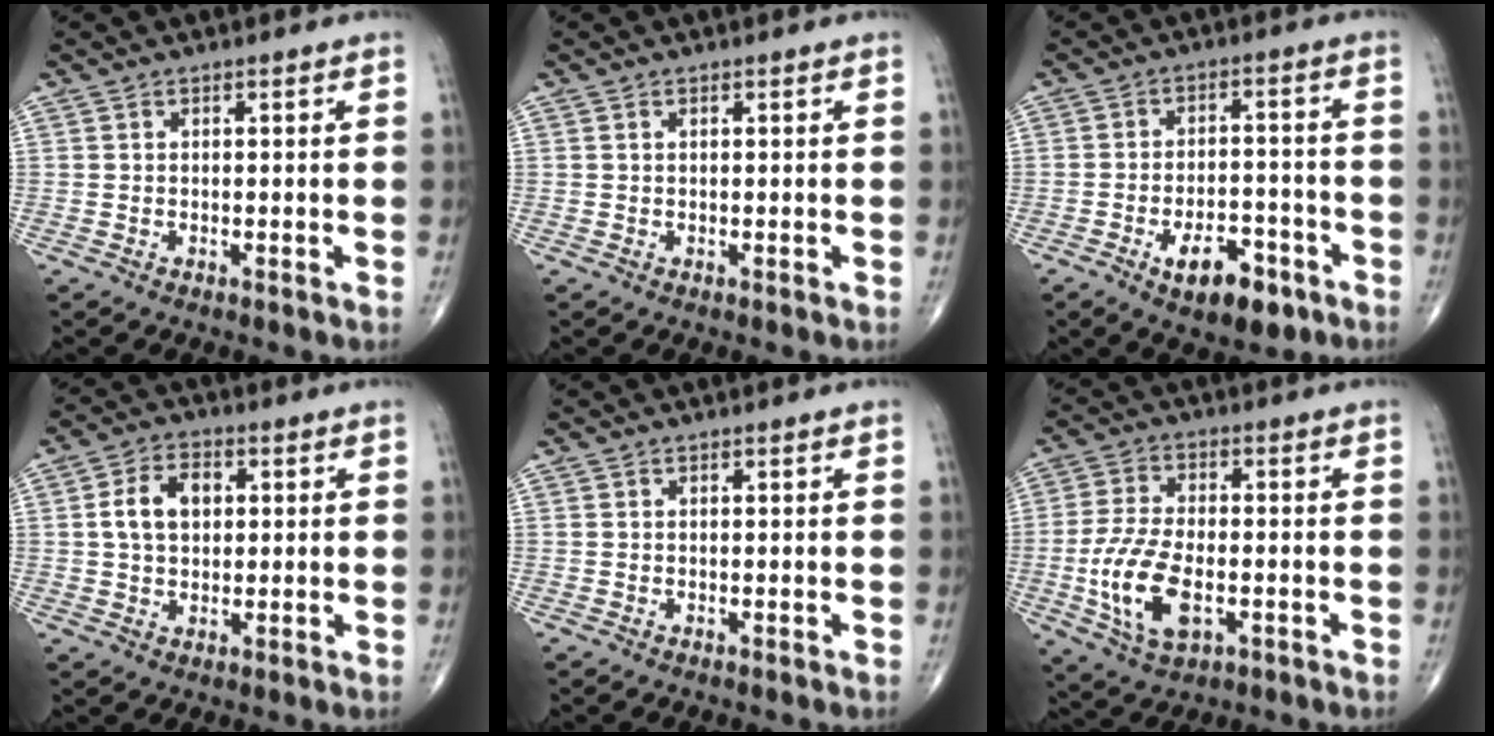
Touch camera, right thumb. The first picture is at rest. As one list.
[{"total": 0.0}, {"total": 10.3, "force": [-5.3, 5.0, 7.3], "torque": [-0.096, 0.028, -0.076]}, {"total": 7.7, "force": [1.3, 5.2, 5.5], "torque": [-0.086, 0.010, 0.019]}, {"total": 0.0}, {"total": 12.6, "force": [-3.1, 6.5, 10.3], "torque": [-0.207, 0.004, -0.053]}]